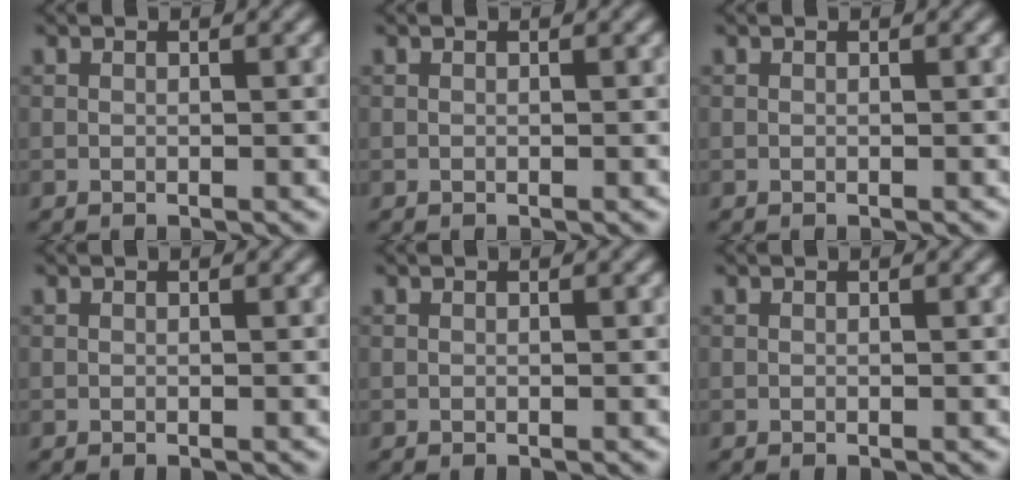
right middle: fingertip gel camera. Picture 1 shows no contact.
{"total": 0.0}
{"total": 0.0}
{"total": 0.0}
{"total": 0.0}
{"total": 0.0}